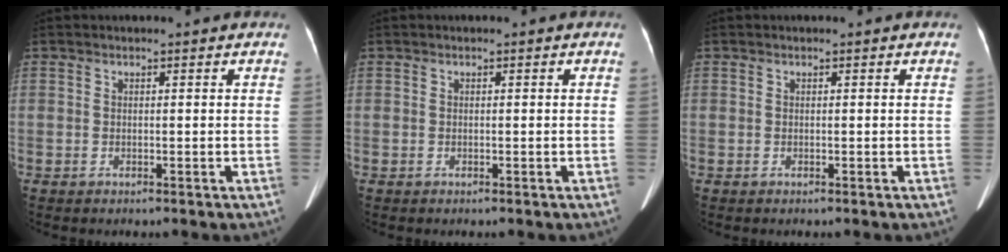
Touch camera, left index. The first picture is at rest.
{"total": 0.0}
{"total": 0.0}